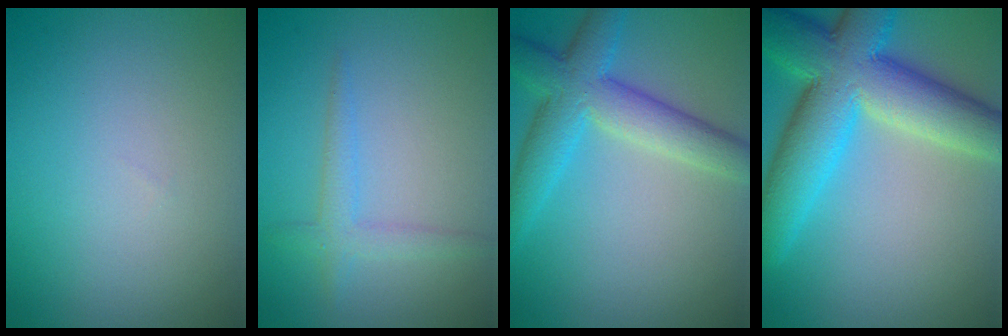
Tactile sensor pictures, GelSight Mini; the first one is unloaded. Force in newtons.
{"total": 2.1, "press": 2.1, "slide": 0.0}
{"total": 6.2, "press": 6.2, "slide": 0.3}
{"total": 11.2, "press": 11.2, "slide": 0.4}